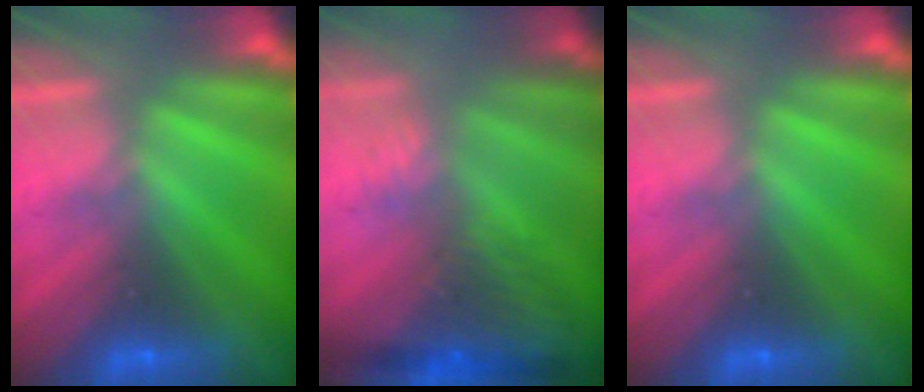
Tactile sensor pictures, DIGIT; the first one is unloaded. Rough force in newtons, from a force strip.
{"total": 8.8}
{"total": 0.0}